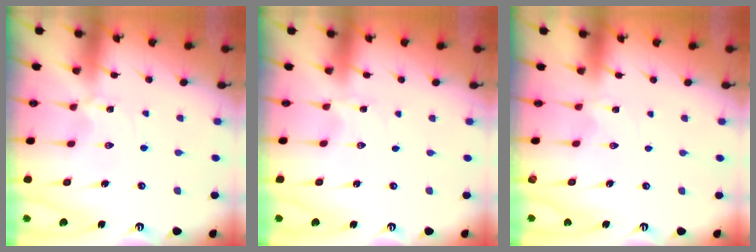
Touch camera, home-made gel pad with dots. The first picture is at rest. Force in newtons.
{"total": 0.0}
{"total": 0.0}